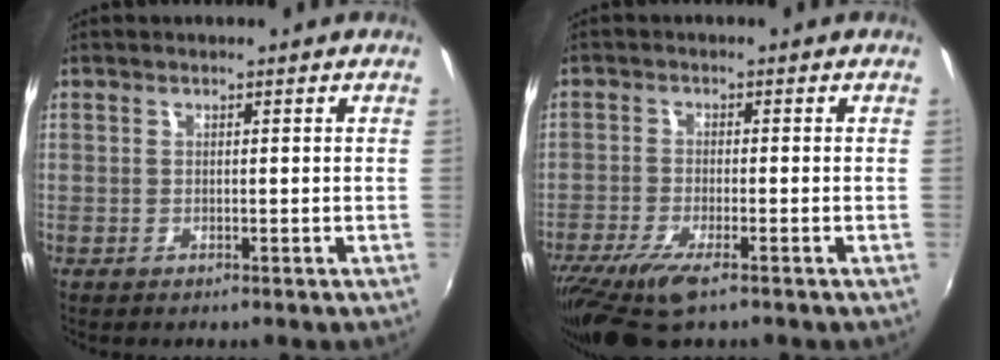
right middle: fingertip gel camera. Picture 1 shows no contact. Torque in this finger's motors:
{"motor_torque": [1.11, -1.03, 0.54, 0.16]}